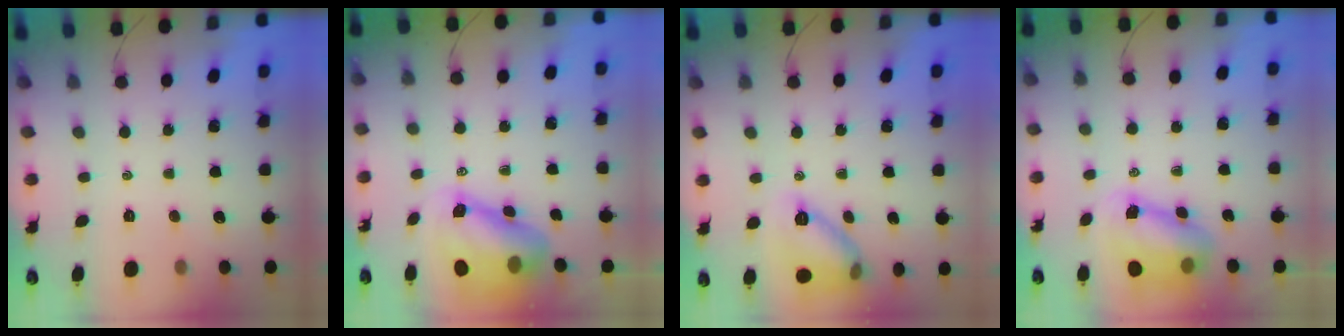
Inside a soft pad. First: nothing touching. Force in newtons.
{"total": 11.3, "press": 10.8, "slide": 3.3}
{"total": 12.3, "press": 12.3, "slide": 1.0}
{"total": 8.0, "press": 7.8, "slide": 1.7}